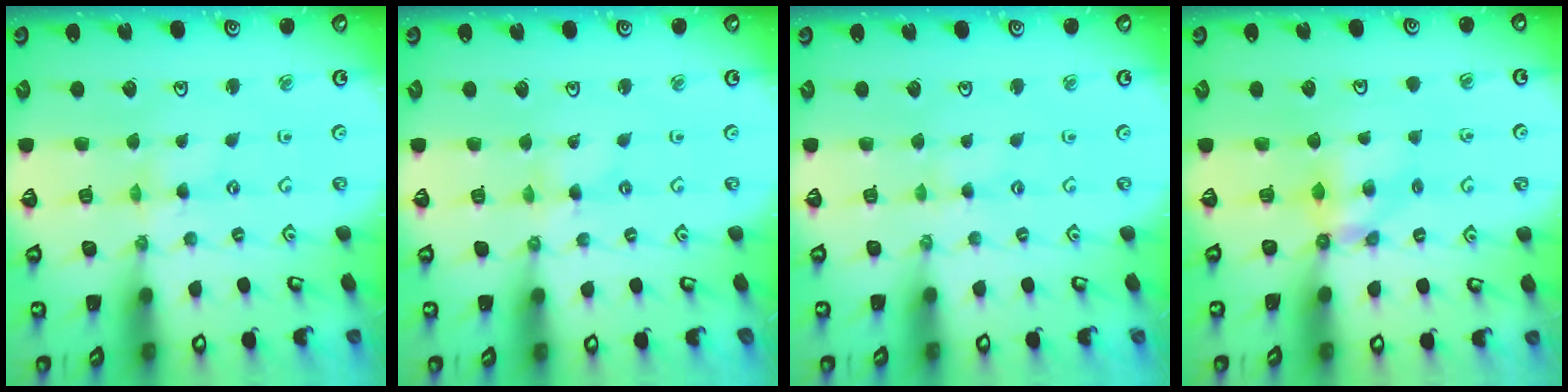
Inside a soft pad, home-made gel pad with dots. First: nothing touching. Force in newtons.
{"total": 0.0}
{"total": 1.2, "press": 1.1, "slide": 0.2}
{"total": 5.4, "press": 5.4, "slide": 0.1}